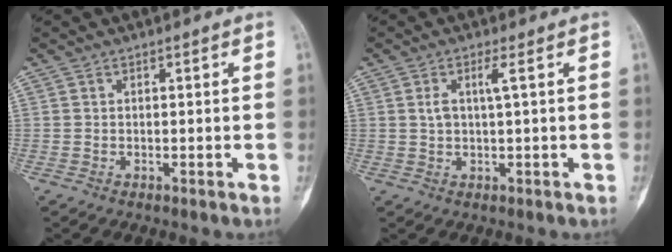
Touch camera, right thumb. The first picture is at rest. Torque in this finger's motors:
{"motor_torque": [-0.02, 0.02, 0.13, 0.00, 0.02]}